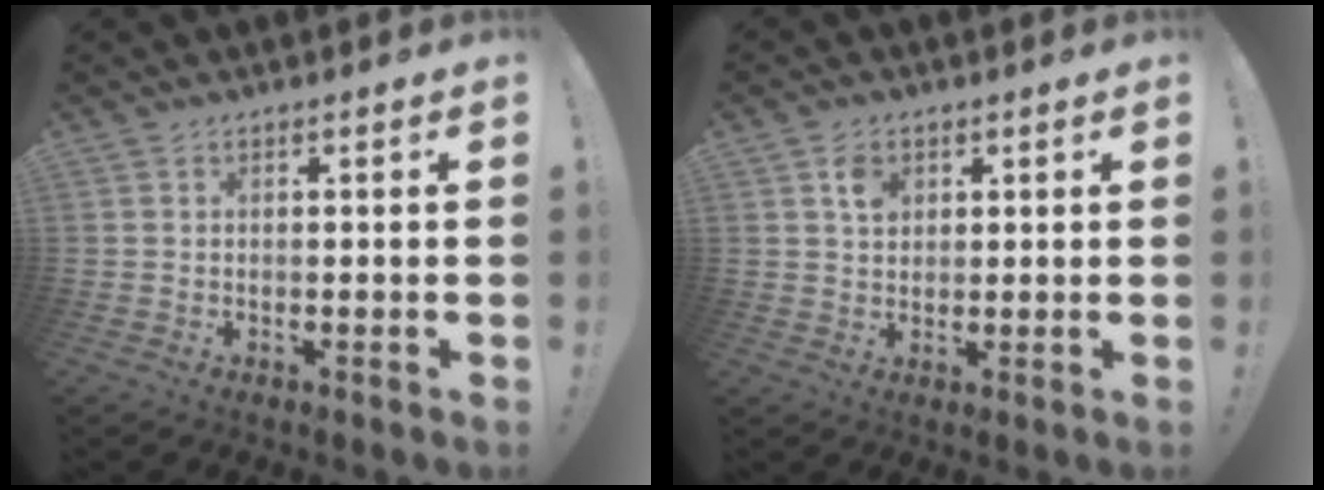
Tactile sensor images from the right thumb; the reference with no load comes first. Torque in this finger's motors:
{"motor_torque": [0.32, 0.67, -0.04, -0.18, 0.00]}